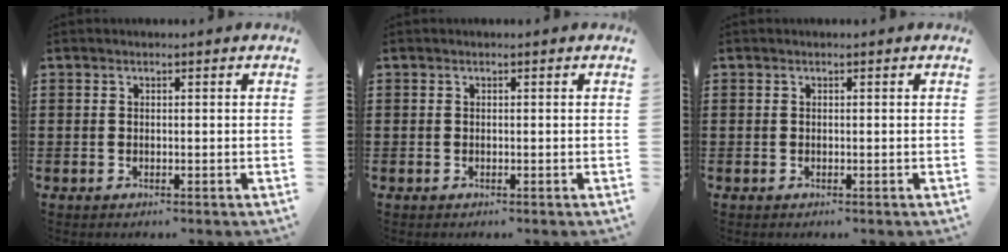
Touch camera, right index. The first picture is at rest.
{"total": 0.0}
{"total": 0.0}